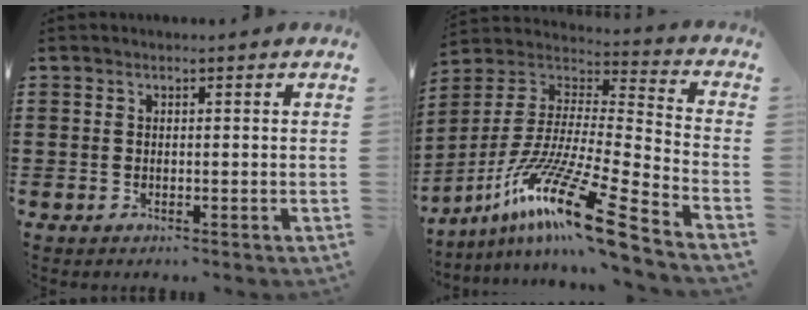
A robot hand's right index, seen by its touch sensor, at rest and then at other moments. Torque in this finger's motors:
{"motor_torque": [-0.28, 0.90, 1.05, 0.21]}